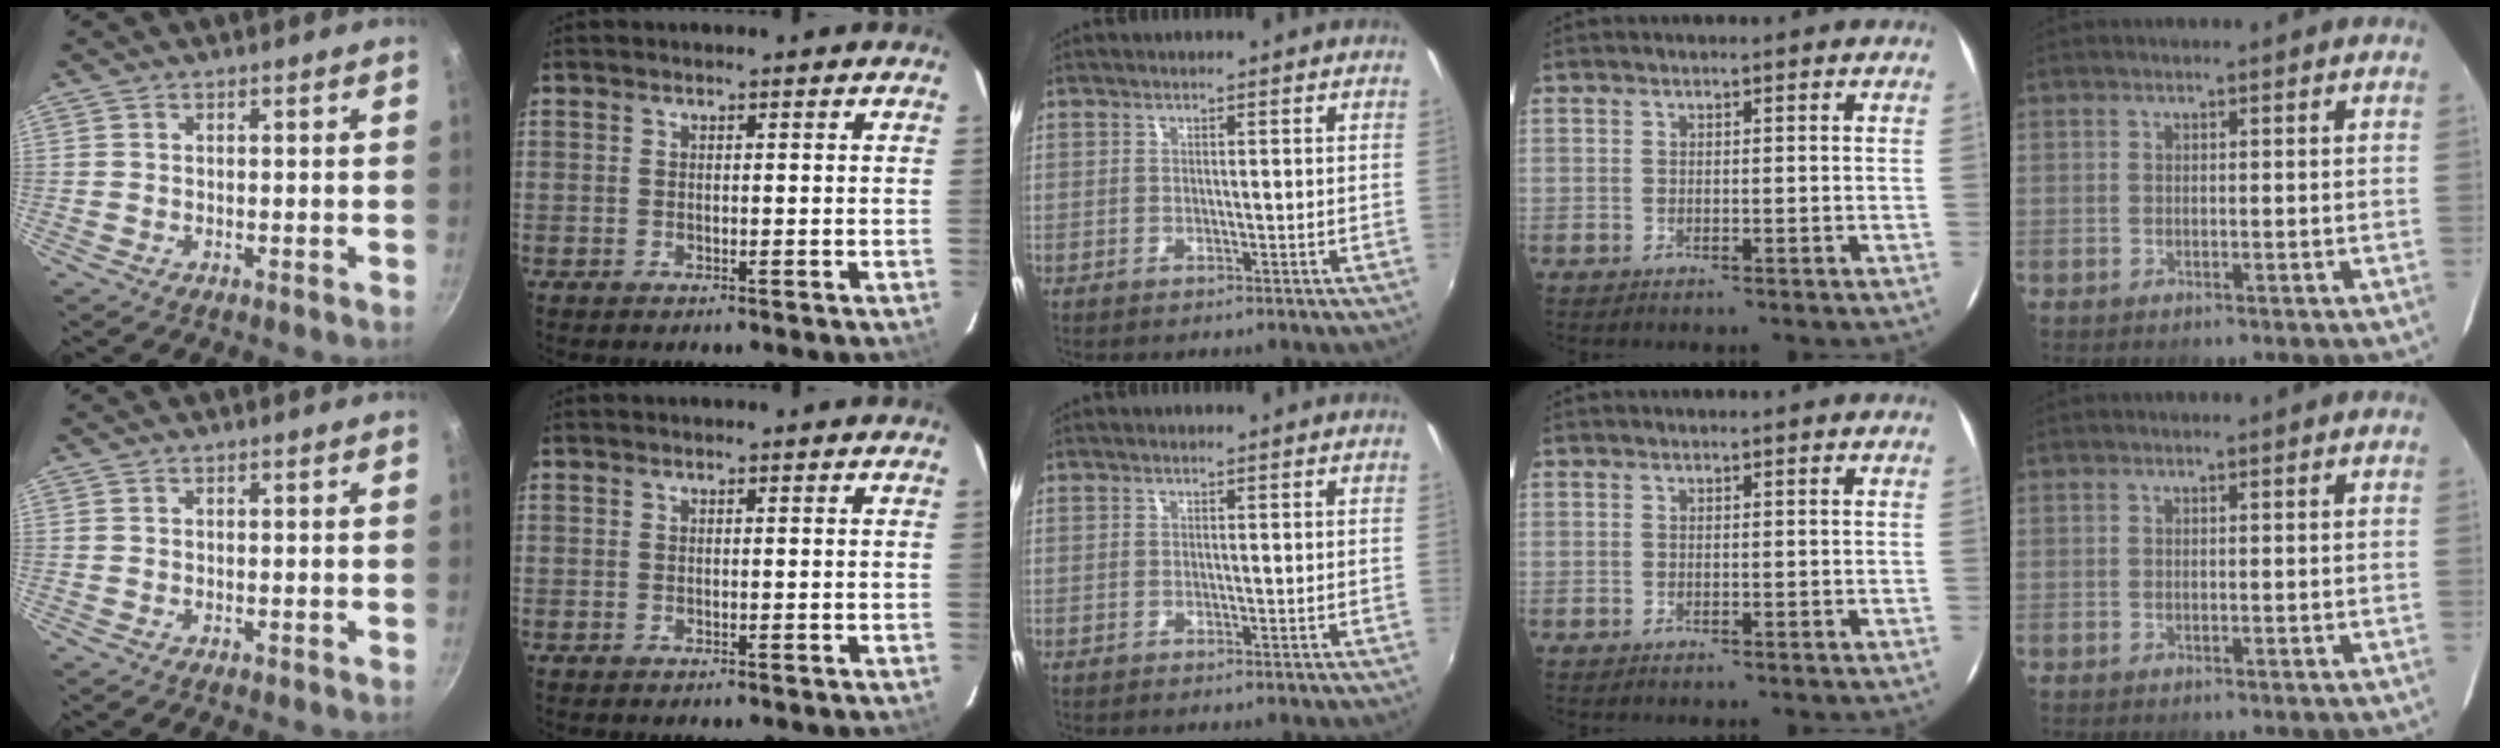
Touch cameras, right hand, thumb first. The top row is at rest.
{}